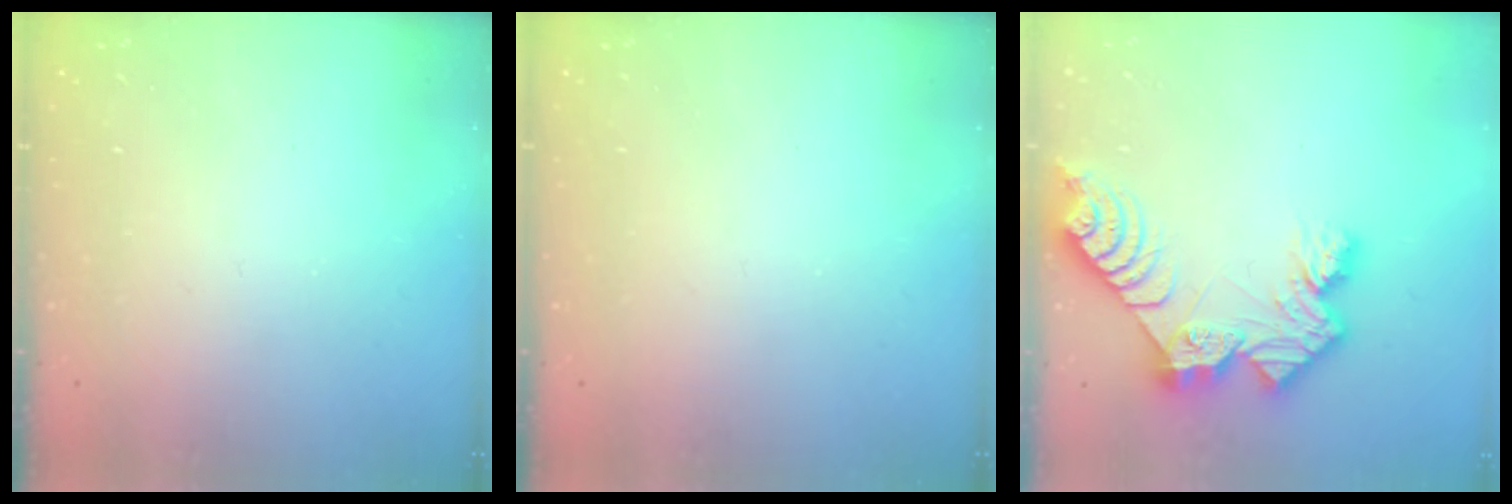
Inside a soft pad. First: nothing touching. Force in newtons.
{"total": 0.0}
{"total": 12.3, "press": 12.3, "slide": 1.3}